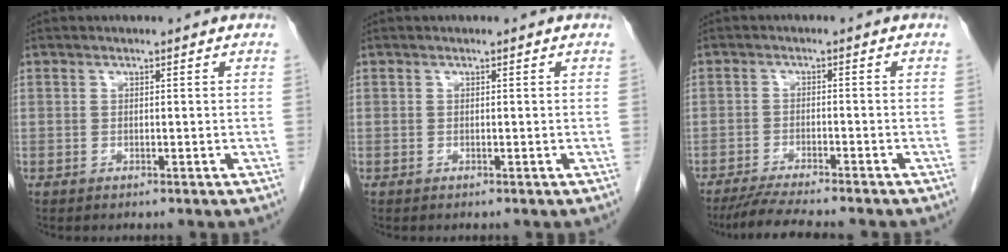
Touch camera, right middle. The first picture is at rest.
{"total": 0.0}
{"total": 8.1, "force": [-7.1, 0.1, 3.9], "torque": [-0.064, -0.021, -0.114]}